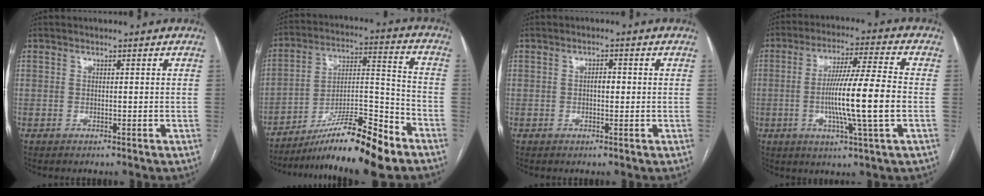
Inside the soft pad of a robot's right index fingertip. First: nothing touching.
{"total": 16.1, "force": [-11.9, 1.0, 10.8], "torque": [-0.186, -0.001, -0.197]}
{"total": 1.6, "force": [0.0, 0.7, 1.5], "torque": [-0.023, 0.004, -0.002]}
{"total": 12.7, "force": [-1.9, -0.5, 12.6], "torque": [-0.228, -0.003, -0.038]}